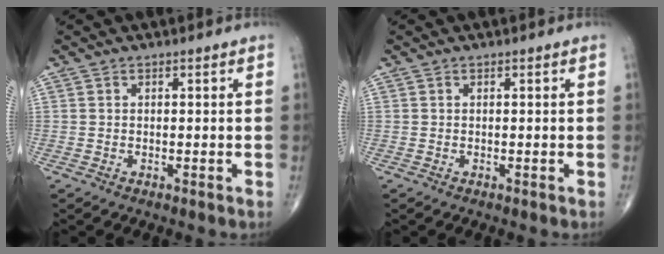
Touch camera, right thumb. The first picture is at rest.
{"total": 0.0}